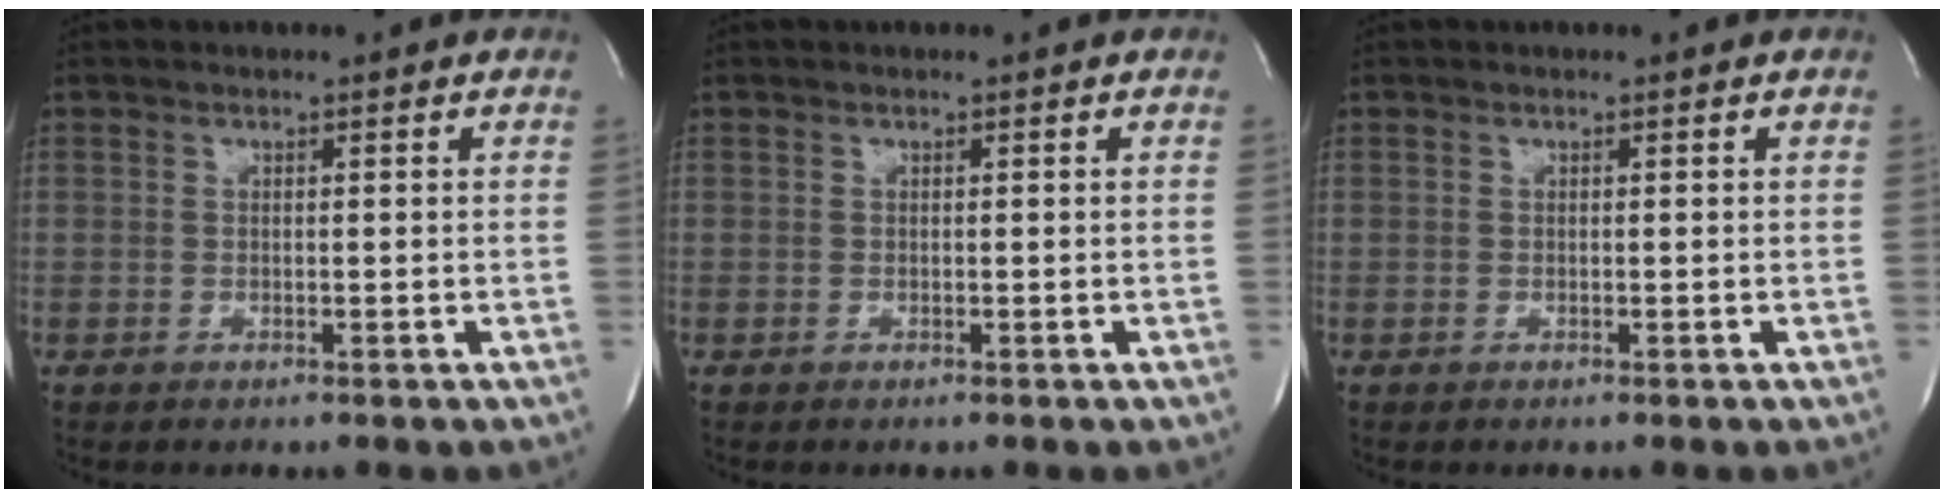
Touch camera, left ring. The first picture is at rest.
{"total": 0.0}
{"total": 0.0}